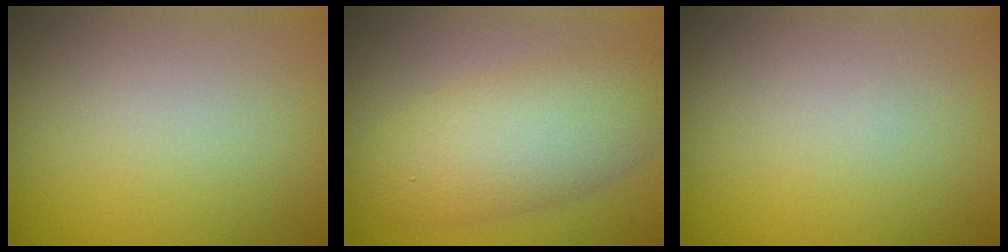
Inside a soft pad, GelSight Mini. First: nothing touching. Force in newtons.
{"total": 6.9, "press": 6.9, "slide": 0.4}
{"total": 0.0}